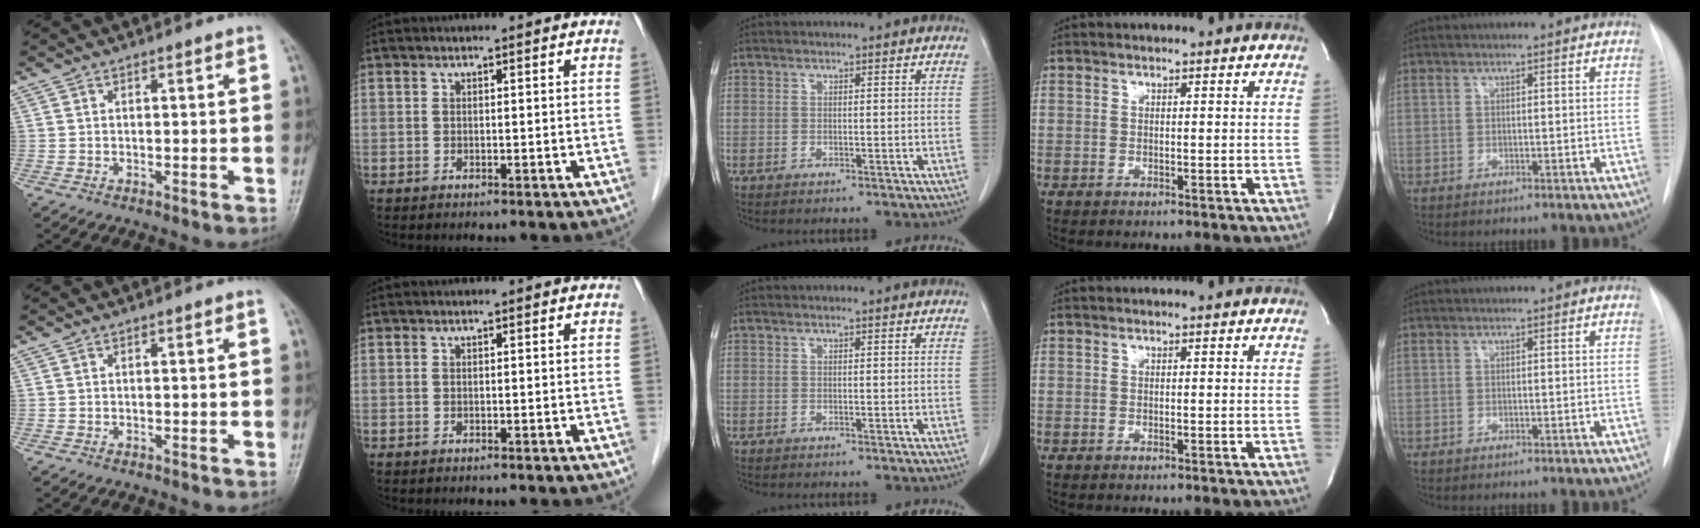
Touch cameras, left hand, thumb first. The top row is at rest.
{}